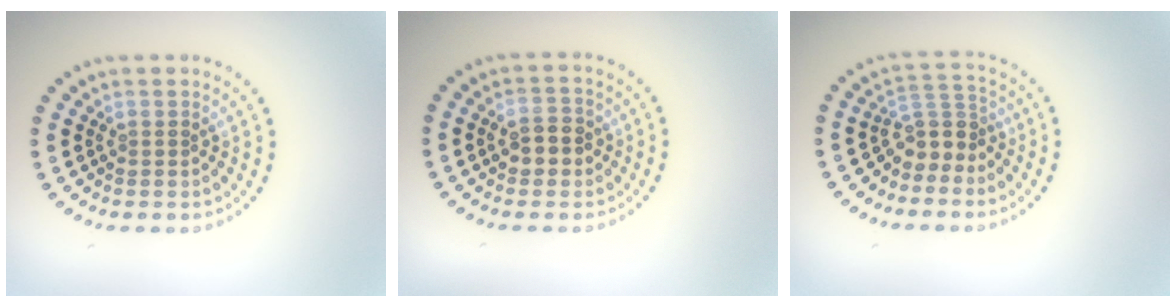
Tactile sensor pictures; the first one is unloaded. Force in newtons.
{"total": 2.5, "press": 2.5, "slide": 0.2}
{"total": 3.0, "press": 2.3, "slide": 1.9}